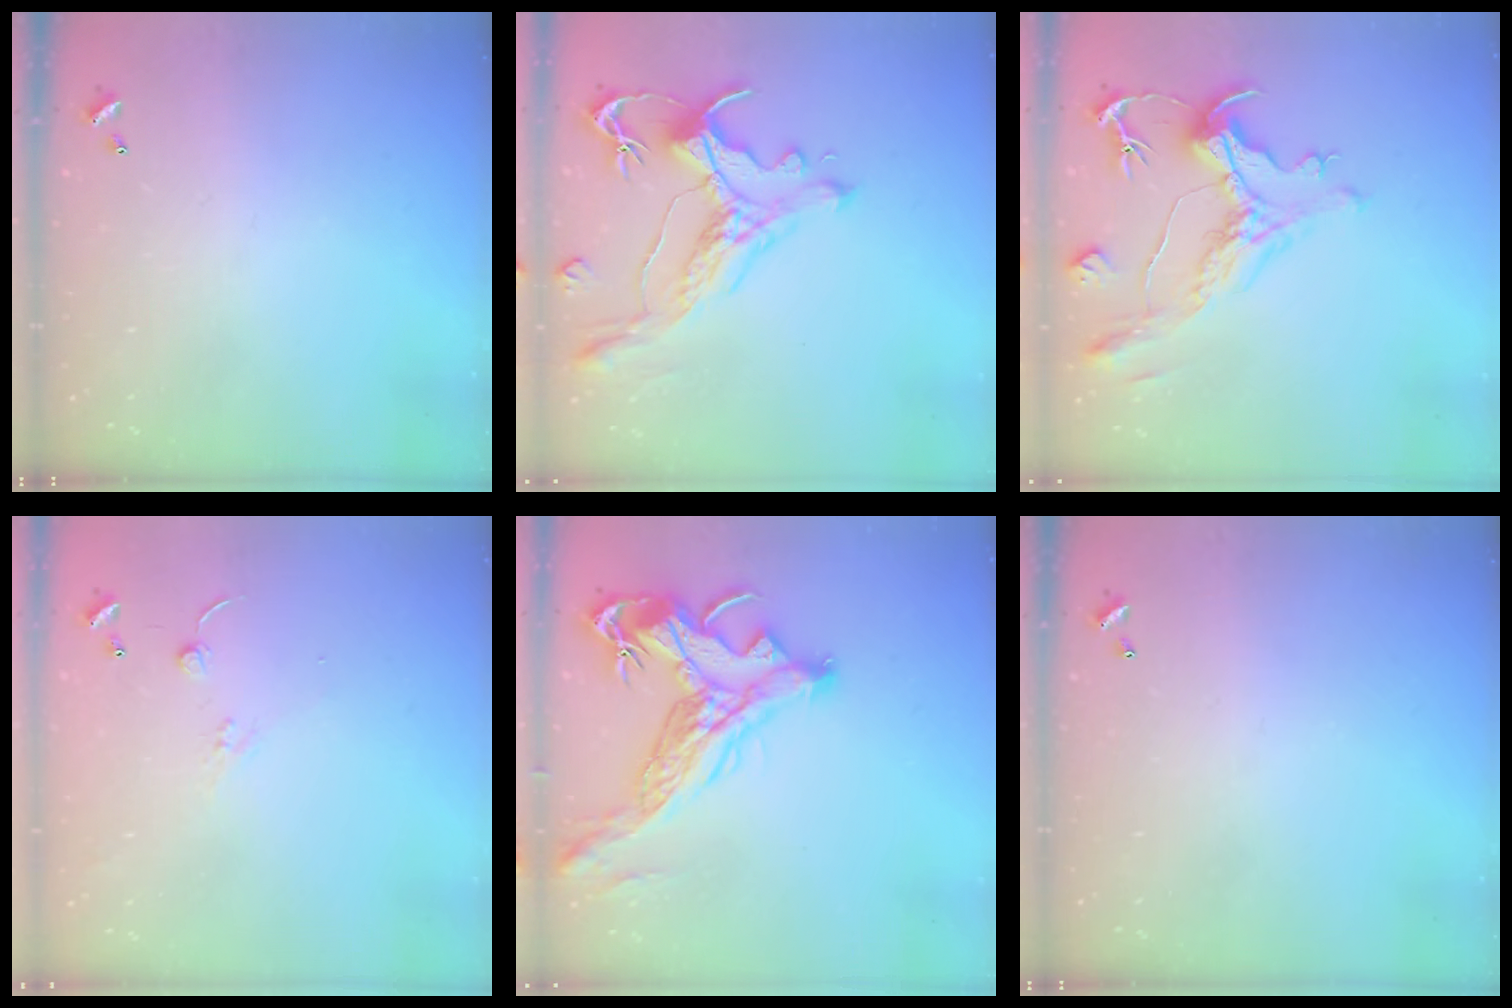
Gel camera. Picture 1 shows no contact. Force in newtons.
{"total": 1.7, "press": 1.2, "slide": 1.1}
{"total": 1.9, "press": 0.8, "slide": 1.8}
{"total": 7.1, "press": 7.1, "slide": 0.6}
{"total": 9.2, "press": 8.8, "slide": 2.6}
{"total": 0.0}